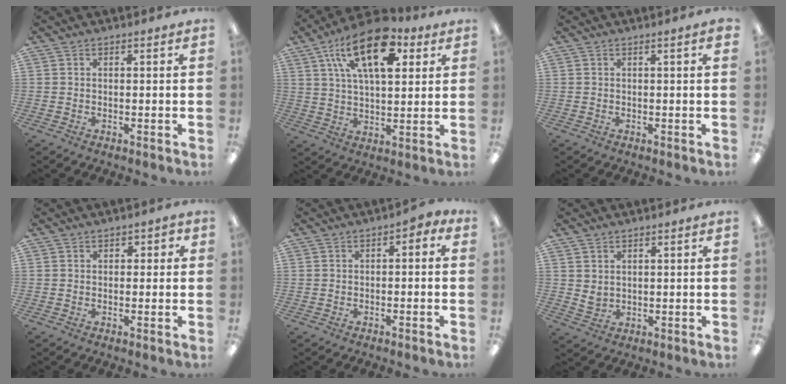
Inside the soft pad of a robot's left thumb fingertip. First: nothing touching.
{"total": 18.5, "force": [8.9, 9.3, 13.4], "torque": [-0.223, -0.020, 0.149]}
{"total": 0.8, "force": [0.4, 0.1, 0.7], "torque": [-0.015, 0.001, 0.007]}
{"total": 1.7, "force": [0.1, 1.5, 0.7], "torque": [-0.012, 0.006, -0.001]}
{"total": 1.9, "force": [-1.4, 1.1, 0.8], "torque": [-0.015, 0.008, -0.027]}
{"total": 2.7, "force": [1.7, 1.9, 0.6], "torque": [-0.008, -0.004, 0.030]}